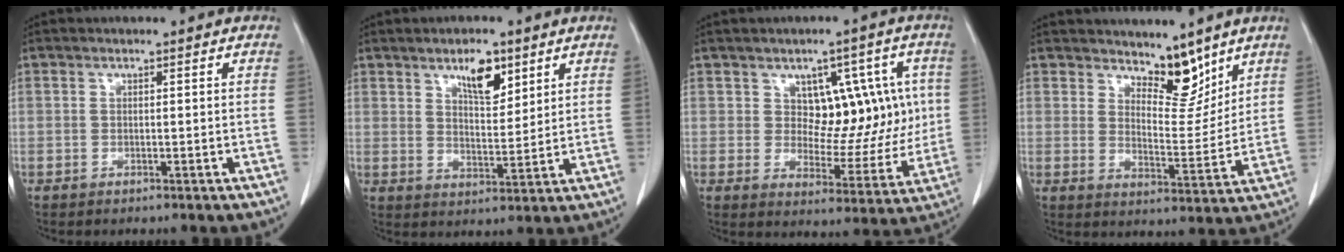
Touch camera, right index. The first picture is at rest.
{"total": 6.5, "force": [4.0, 2.4, 4.6], "torque": [-0.078, -0.002, 0.068]}
{"total": 10.1, "force": [2.5, 6.3, 7.5], "torque": [-0.081, 0.021, 0.048]}
{"total": 7.0, "force": [5.7, 2.5, 3.2], "torque": [-0.042, -0.009, 0.098]}